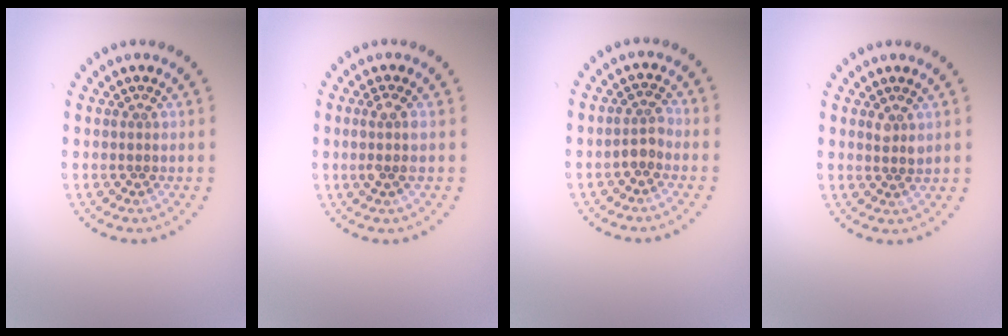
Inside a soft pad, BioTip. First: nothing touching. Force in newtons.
{"total": 1.8, "press": 1.5, "slide": 0.9}
{"total": 1.6, "press": 1.4, "slide": 0.8}
{"total": 1.0, "press": 0.9, "slide": 0.3}